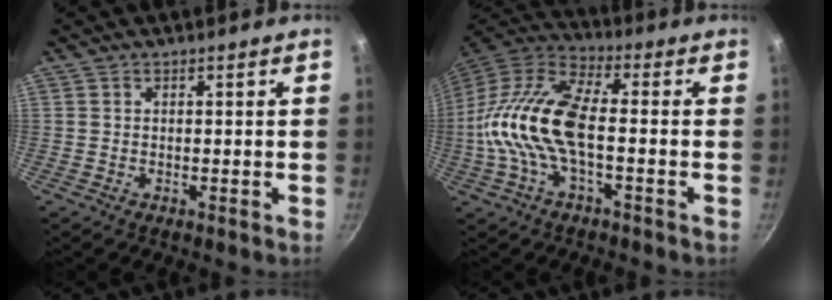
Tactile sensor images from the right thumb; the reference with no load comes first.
{"total": 16.6, "force": [-2.0, 7.1, 14.8], "torque": [-0.290, 0.037, -0.053]}